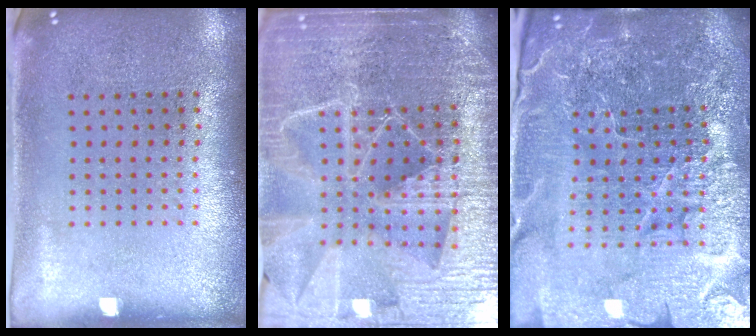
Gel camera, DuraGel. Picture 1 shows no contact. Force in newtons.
{"total": 6.4, "press": 5.5, "slide": 3.3}
{"total": 6.6, "press": 5.8, "slide": 3.3}